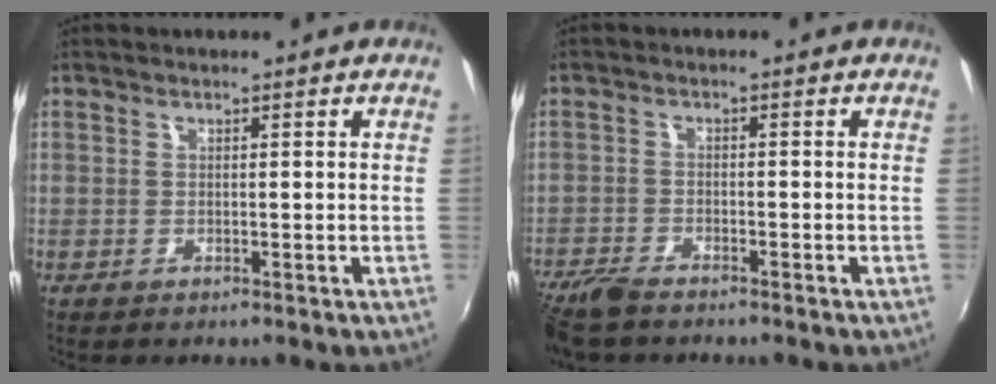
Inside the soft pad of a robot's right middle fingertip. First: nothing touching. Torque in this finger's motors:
{"motor_torque": [0.37, -0.37, 0.12, 0.08]}